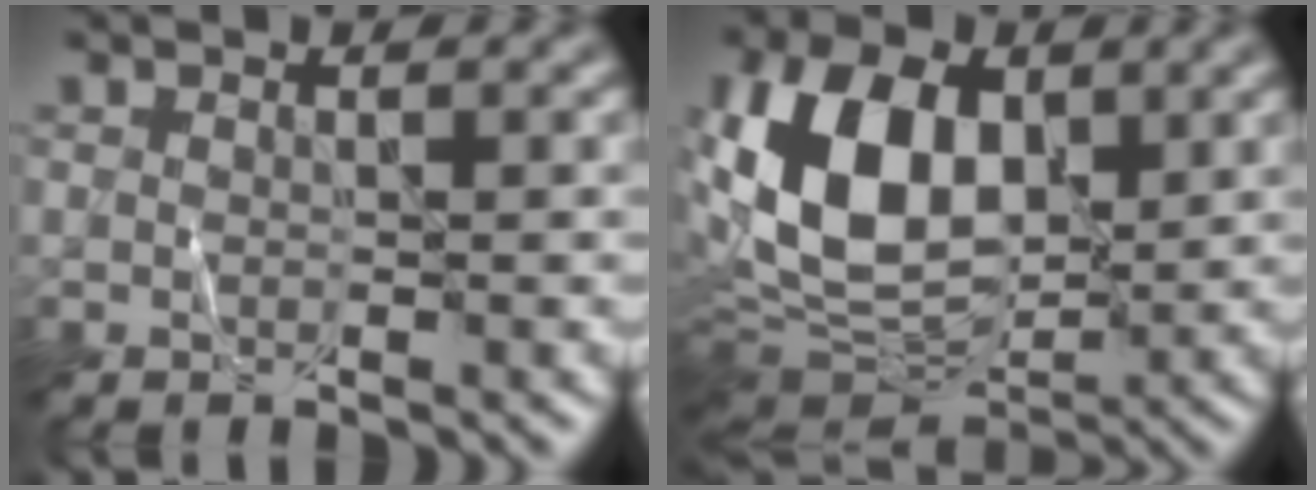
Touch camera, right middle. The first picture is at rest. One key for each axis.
{"total": 11.6, "fx": 2.3, "fy": 7.6, "fz": 8.4, "tx": -0.181, "ty": 0.002, "tz": 0.037}